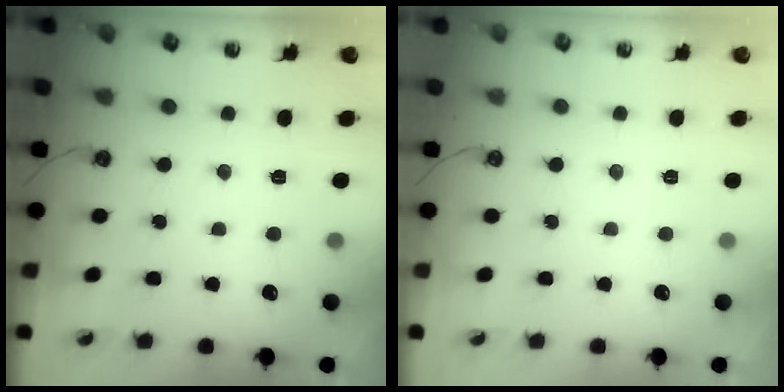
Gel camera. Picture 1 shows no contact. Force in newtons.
{"total": 0.0}